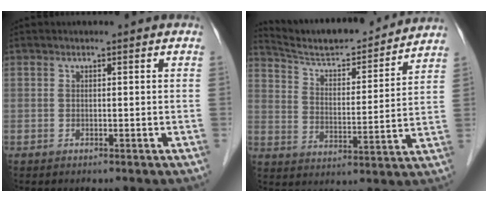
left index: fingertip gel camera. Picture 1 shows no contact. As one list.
[{"total": 16.6, "force": [15.7, 1.8, 5.1], "torque": [-0.087, -0.003, 0.241]}]